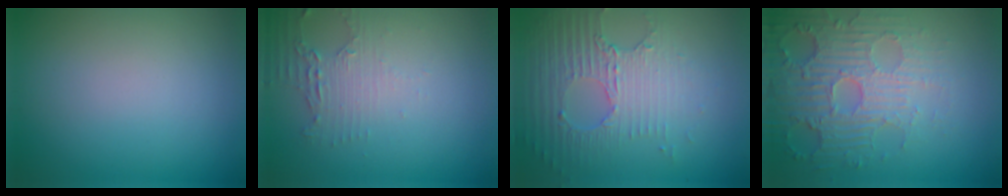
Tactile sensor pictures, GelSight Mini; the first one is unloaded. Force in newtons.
{"total": 2.2, "press": 1.8, "slide": 1.2}
{"total": 5.3, "press": 3.3, "slide": 4.1}
{"total": 4.5, "press": 4.4, "slide": 0.6}